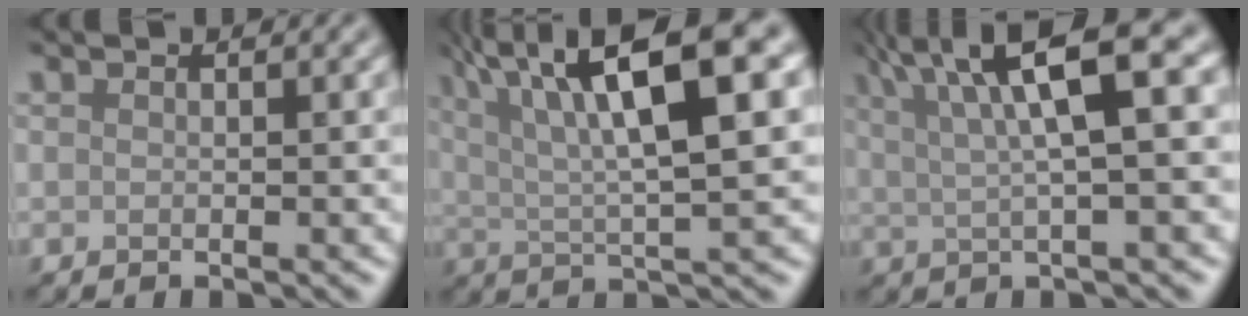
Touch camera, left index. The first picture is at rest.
{"total": 12.1, "force": [5.0, 2.7, 10.6], "torque": [-0.170, 0.022, 0.084]}
{"total": 9.1, "force": [3.8, 2.3, 7.9], "torque": [-0.120, 0.026, 0.061]}